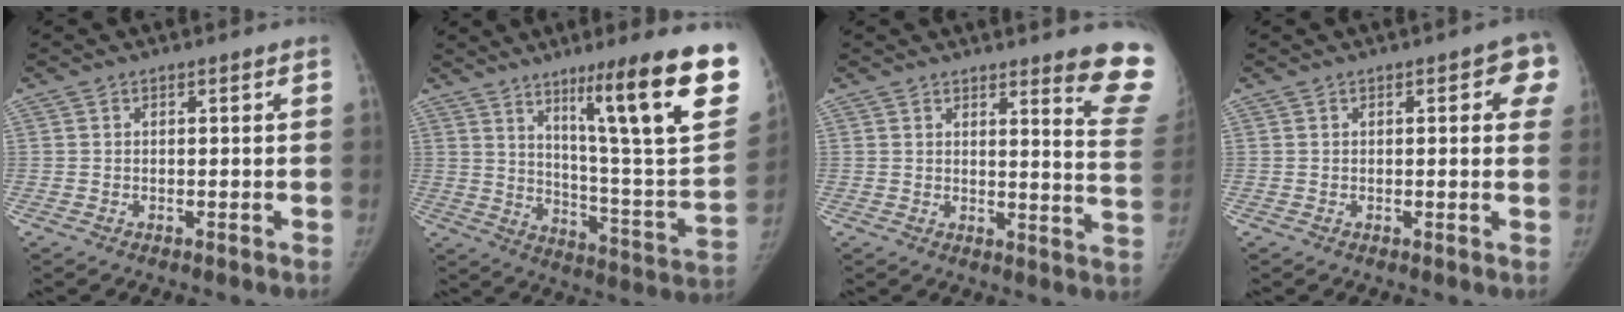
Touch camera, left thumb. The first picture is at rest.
{"total": 27.0, "force": [14.0, 3.2, 22.9], "torque": [-0.292, -0.058, 0.217]}
{"total": 11.4, "force": [9.5, 0.9, 6.3], "torque": [-0.051, -0.094, 0.093]}
{"total": 5.9, "force": [1.9, 2.2, 5.1], "torque": [-0.031, 0.000, 0.012]}